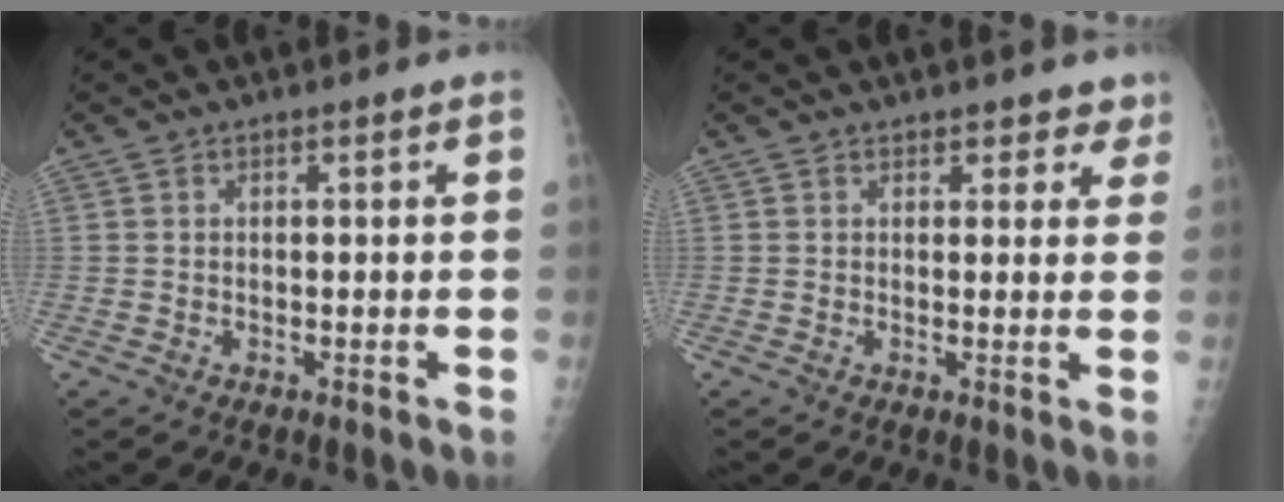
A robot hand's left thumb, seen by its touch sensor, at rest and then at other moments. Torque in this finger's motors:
{"motor_torque": [-0.04, 0.28, -0.09, -0.11, 0.03]}